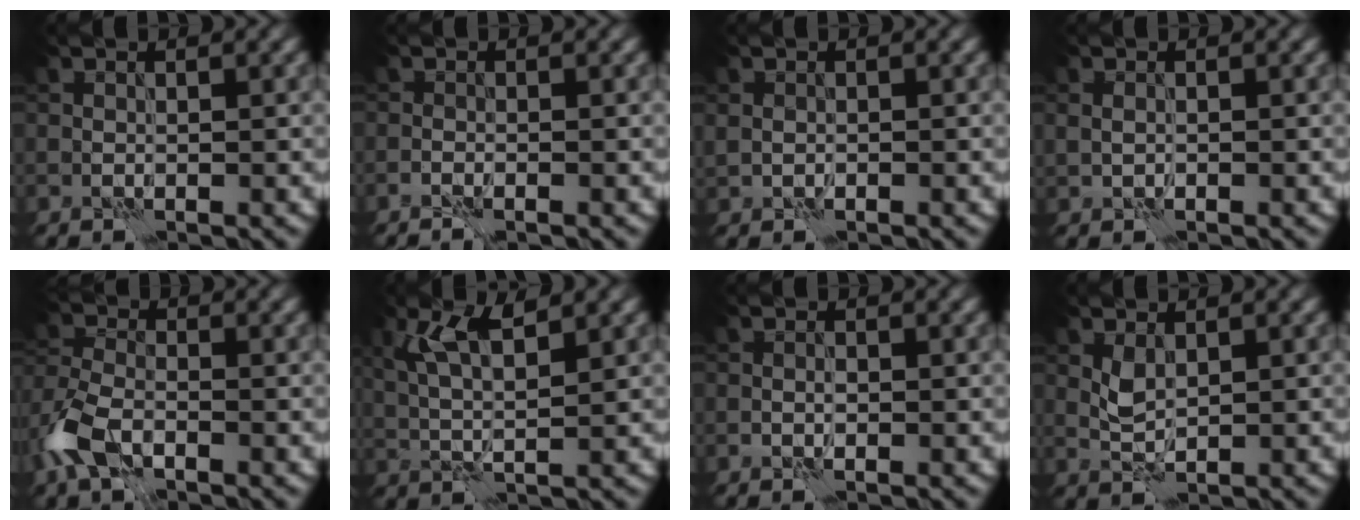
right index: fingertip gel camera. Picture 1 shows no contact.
{"total": 1.1, "force": [-0.9, 0.1, 0.7], "torque": [-0.019, 0.003, -0.019]}
{"total": 0.7, "force": [0.0, 0.6, 0.4], "torque": [-0.005, -0.002, 0.002]}
{"total": 0.8, "force": [0.0, 0.6, 0.5], "torque": [-0.009, -0.001, 0.003]}
{"total": 5.2, "force": [-2.8, 2.9, 3.3], "torque": [-0.079, -0.001, -0.070]}
{"total": 4.6, "force": [2.1, 1.2, 3.9], "torque": [-0.084, 0.002, 0.041]}
{"total": 0.7, "force": [-0.3, 0.3, 0.6], "torque": [-0.010, 0.003, -0.006]}
{"total": 1.7, "force": [0.6, 0.9, 1.3], "torque": [-0.031, -0.001, 0.017]}